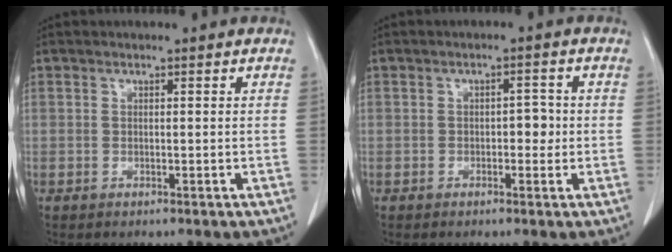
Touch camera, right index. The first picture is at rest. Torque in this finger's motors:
{"motor_torque": [0.00, 0.00, 0.07, 0.02]}